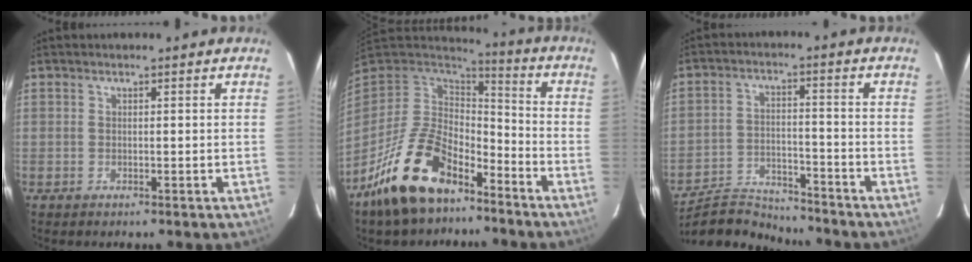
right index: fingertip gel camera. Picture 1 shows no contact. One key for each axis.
{"total": 18.0, "fx": -11.3, "fy": 9.0, "fz": 10.7, "tx": -0.219, "ty": -0.006, "tz": -0.195}
{"total": 12.4, "fx": -12.0, "fy": 2.3, "fz": 2.3, "tx": -0.075, "ty": 0.002, "tz": -0.201}